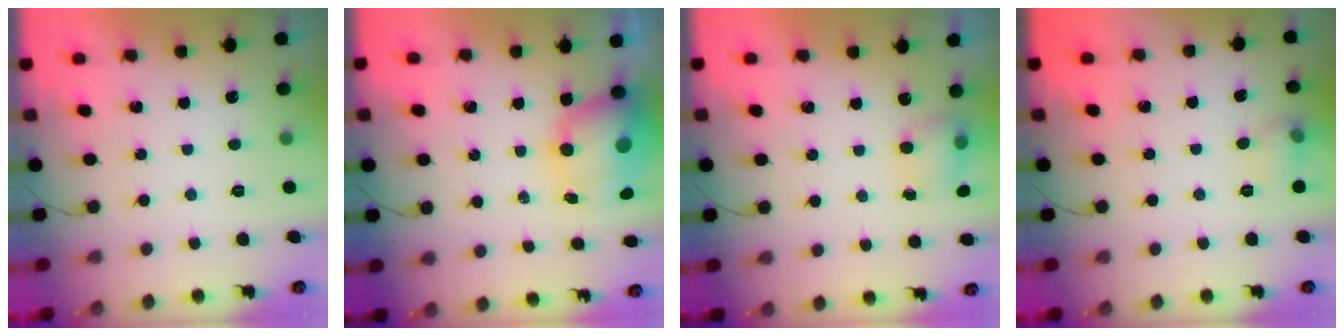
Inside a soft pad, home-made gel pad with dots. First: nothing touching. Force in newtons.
{"total": 9.8, "press": 9.4, "slide": 2.6}
{"total": 4.5, "press": 4.5, "slide": 0.6}
{"total": 6.6, "press": 6.4, "slide": 1.5}